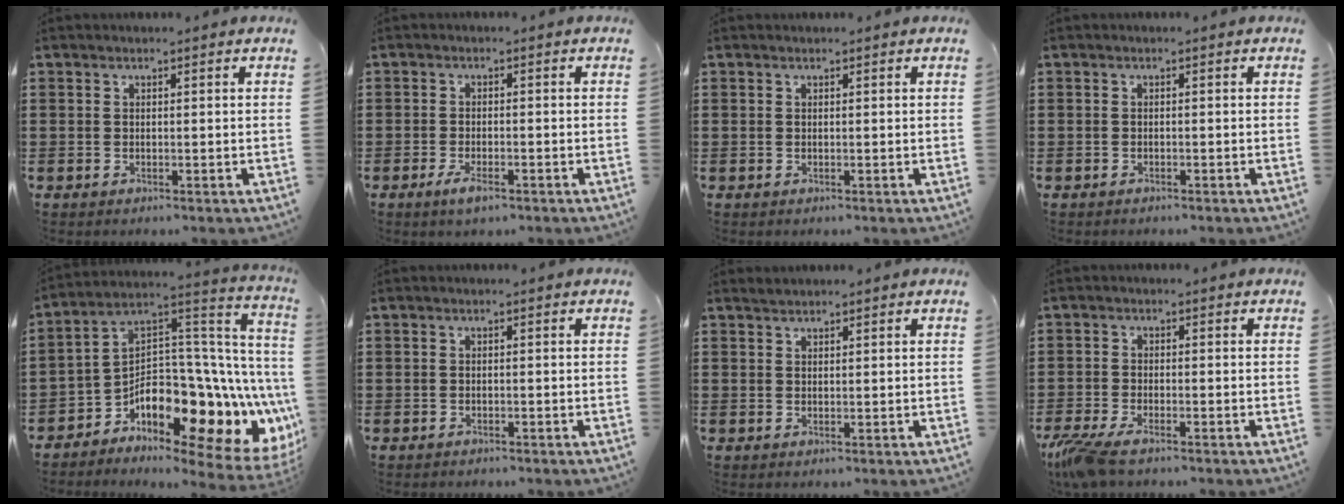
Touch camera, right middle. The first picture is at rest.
{"total": 2.9, "force": [-1.7, 0.9, 2.3], "torque": [-0.045, -0.001, -0.031]}
{"total": 0.0}
{"total": 0.6, "force": [-0.6, 0.1, 0.1], "torque": [-0.003, -0.002, -0.011]}
{"total": 10.7, "force": [-5.8, 4.8, 7.6], "torque": [-0.132, -0.043, -0.113]}
{"total": 0.7, "force": [-0.7, 0.1, 0.0], "torque": [-0.002, -0.001, -0.014]}
{"total": 0.8, "force": [0.8, 0.1, -0.2], "torque": [0.002, 0.001, 0.016]}
{"total": 3.9, "force": [-3.0, 0.3, 2.4], "torque": [-0.069, -0.016, -0.064]}